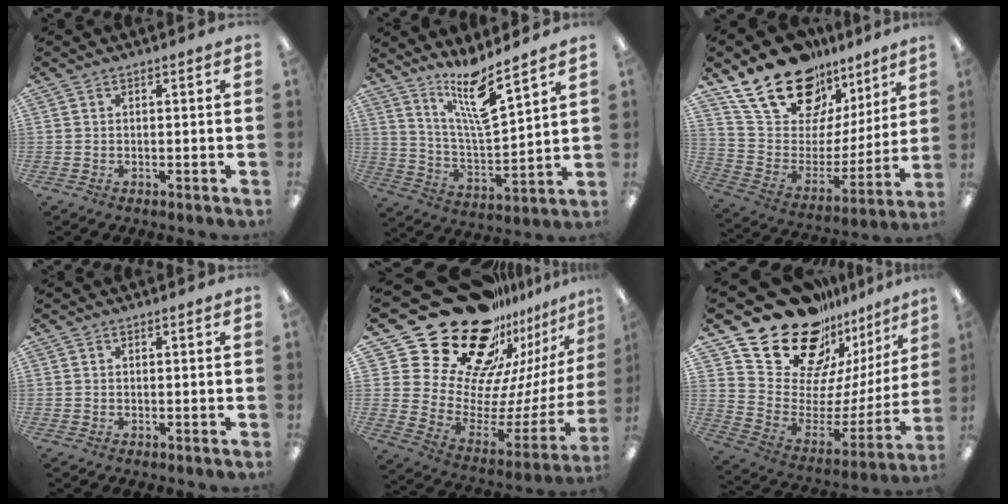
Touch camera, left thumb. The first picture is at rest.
{"total": 13.6, "force": [10.3, 2.5, 8.5], "torque": [-0.160, -0.062, 0.175]}
{"total": 23.2, "force": [16.2, 12.4, 11.1], "torque": [-0.200, -0.101, 0.295]}
{"total": 0.0}
{"total": 32.7, "force": [22.2, 17.6, 16.4], "torque": [-0.256, -0.198, 0.446]}
{"total": 24.8, "force": [19.2, 12.7, 9.2], "torque": [-0.141, -0.135, 0.355]}